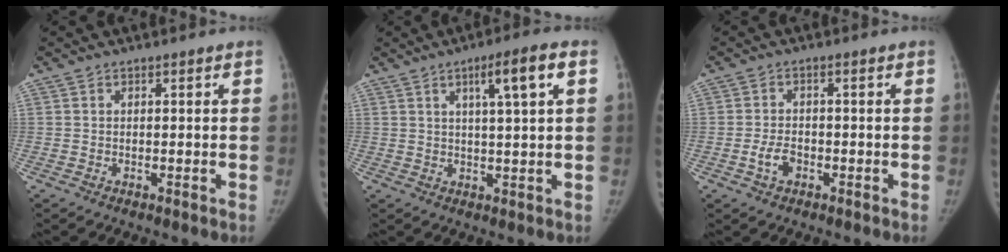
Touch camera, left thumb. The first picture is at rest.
{"total": 7.2, "force": [2.8, 0.4, 6.6], "torque": [-0.109, -0.001, 0.044]}
{"total": 3.4, "force": [-1.4, 2.1, 2.3], "torque": [-0.043, 0.012, -0.024]}